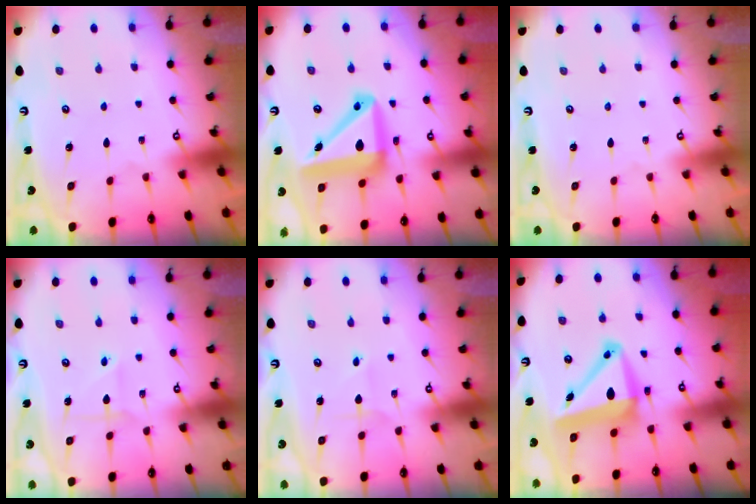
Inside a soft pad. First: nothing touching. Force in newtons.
{"total": 15.4, "press": 15.1, "slide": 2.9}
{"total": 0.0}
{"total": 5.2, "press": 5.2, "slide": 0.6}
{"total": 2.3, "press": 2.3, "slide": 0.2}
{"total": 10.9, "press": 10.6, "slide": 2.4}